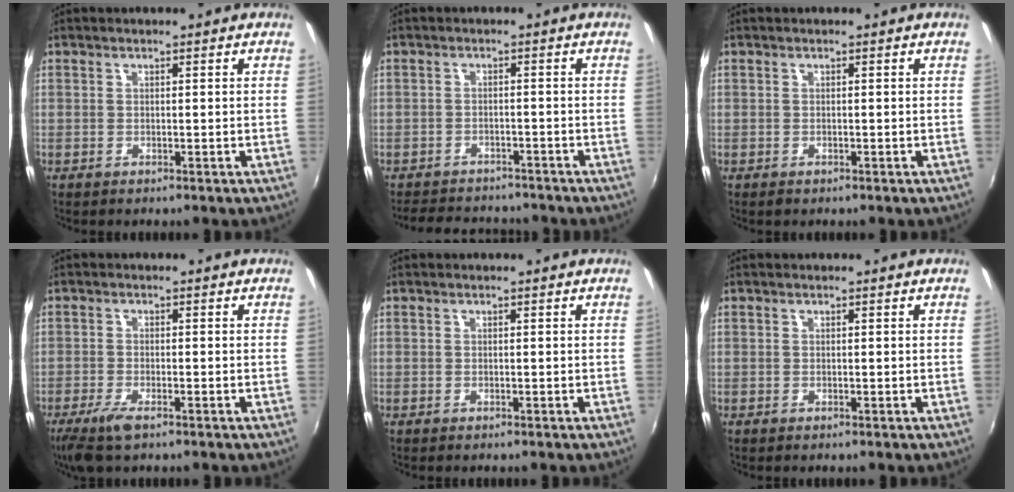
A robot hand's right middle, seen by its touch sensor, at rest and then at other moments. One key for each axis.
{"total": 8.3, "fx": -7.2, "fy": 3.6, "fz": 2.0, "tx": -0.055, "ty": 0.017, "tz": -0.104}
{"total": 0.5, "fx": -0.4, "fy": 0.4, "fz": 0.1, "tx": -0.003, "ty": -0.002, "tz": -0.008}
{"total": 5.4, "fx": -3.7, "fy": 1.3, "fz": 3.8, "tx": -0.093, "ty": -0.018, "tz": -0.070}
{"total": 0.0}
{"total": 0.0}